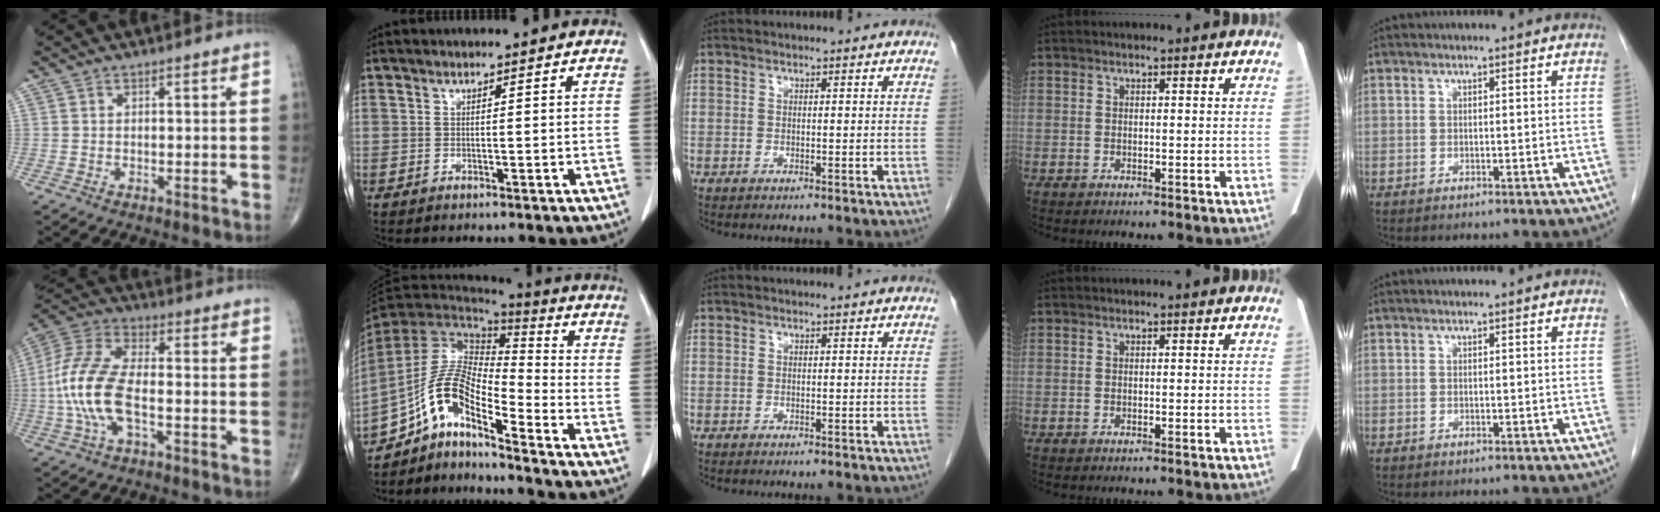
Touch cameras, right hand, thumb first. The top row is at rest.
{"thumb": {"total": 14.1, "force": [-2.8, 6.1, 12.4], "torque": [-0.279, 0.029, -0.058]}, "index": {"total": 12.2, "force": [-8.2, 3.2, 8.4], "torque": [-0.176, 0.027, -0.153]}}